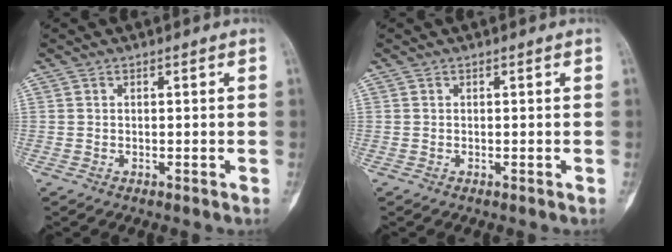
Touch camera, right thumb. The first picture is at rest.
{"total": 0.0}